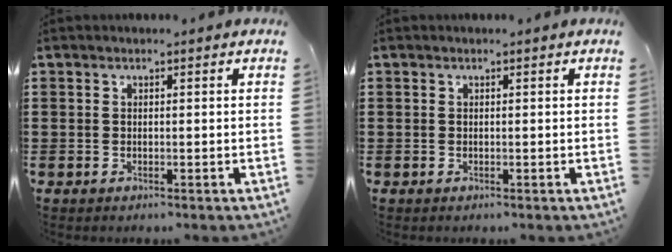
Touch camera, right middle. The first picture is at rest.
{"total": 0.0}